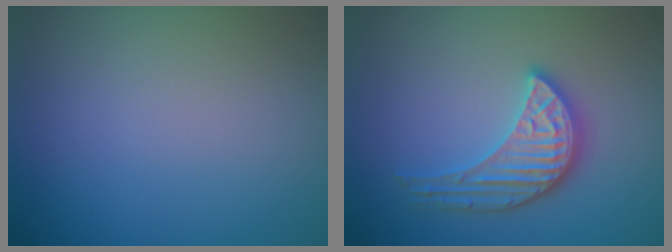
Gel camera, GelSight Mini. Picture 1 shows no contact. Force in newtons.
{"total": 3.9, "press": 3.5, "slide": 1.6}